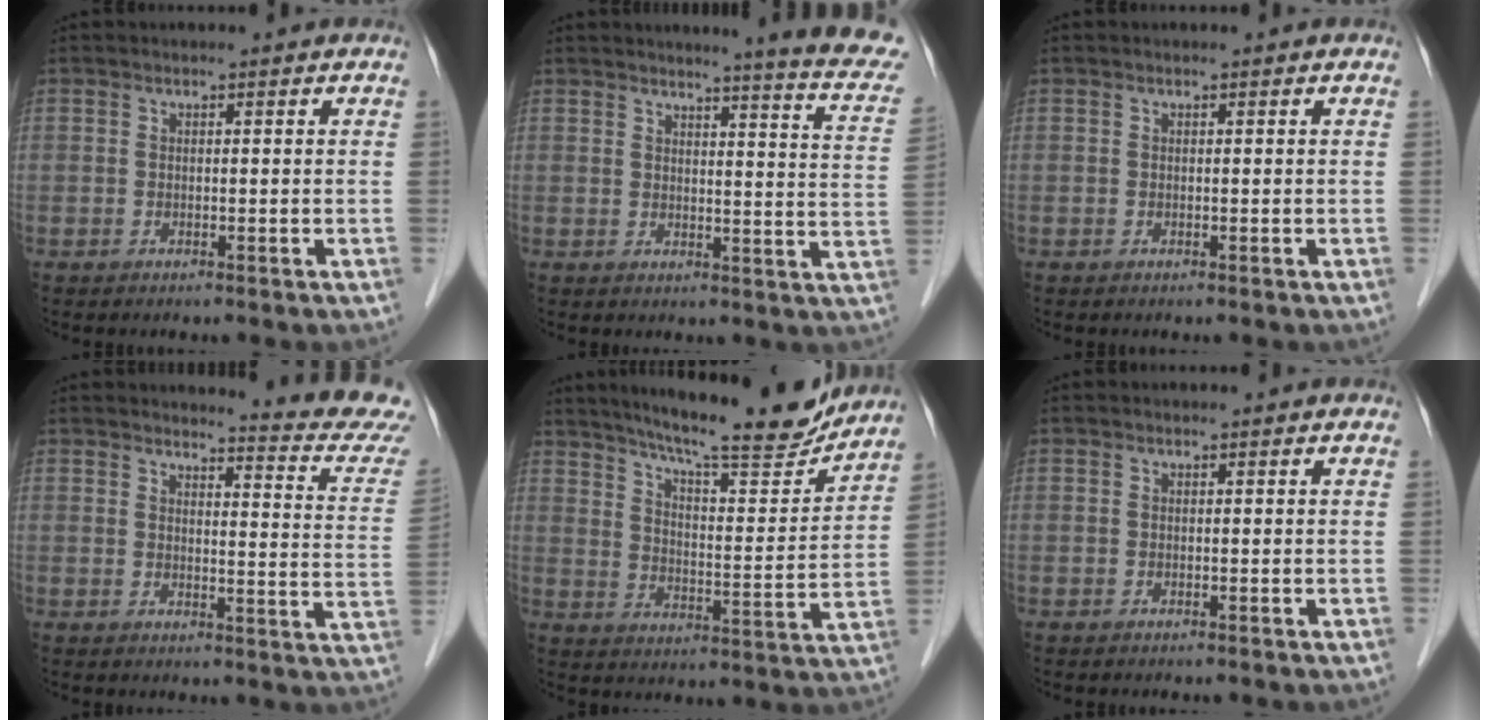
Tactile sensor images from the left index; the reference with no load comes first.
{"total": 12.3, "force": [11.1, -0.3, 5.4], "torque": [-0.051, -0.065, 0.101]}
{"total": 0.0}
{"total": 12.0, "force": [11.8, -0.9, 2.1], "torque": [-0.017, -0.103, 0.112]}
{"total": 18.4, "force": [16.3, 1.8, 8.3], "torque": [-0.132, -0.022, 0.230]}
{"total": 0.0}